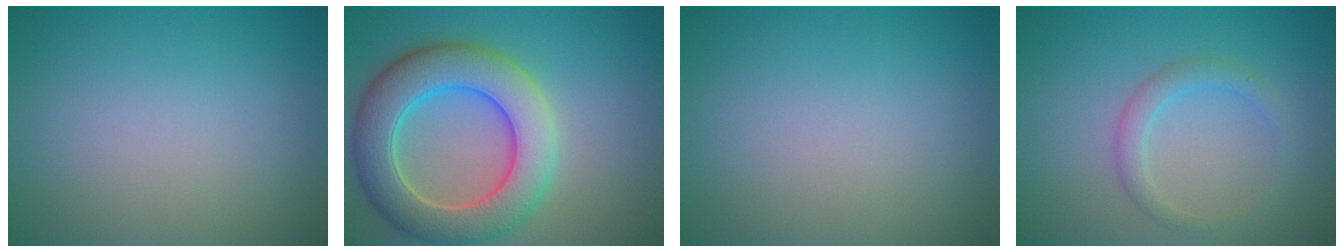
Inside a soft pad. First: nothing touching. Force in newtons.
{"total": 8.7, "press": 8.6, "slide": 0.6}
{"total": 0.0}
{"total": 2.0, "press": 2.0, "slide": 0.0}